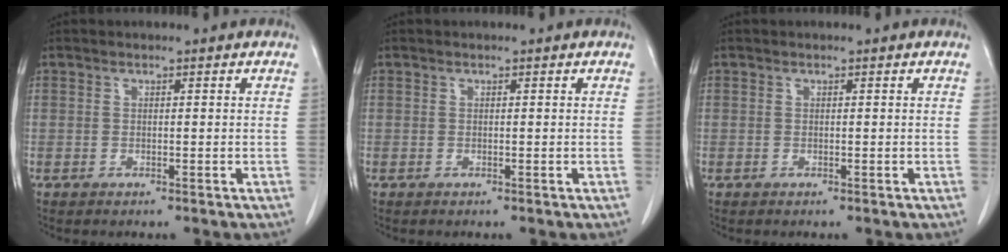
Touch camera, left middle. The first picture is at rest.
{"total": 0.0}
{"total": 0.0}